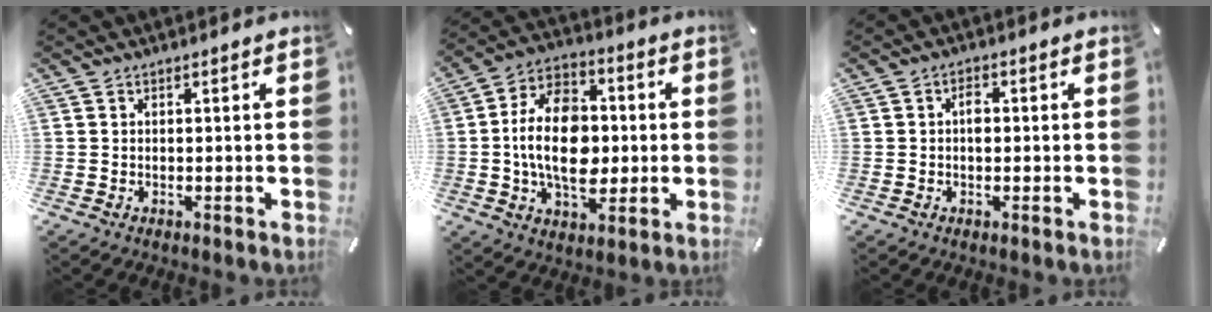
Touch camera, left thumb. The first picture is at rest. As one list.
[{"total": 16.7, "force": [-0.8, 11.2, 12.4], "torque": [-0.232, 0.006, -0.017]}, {"total": 2.4, "force": [0.0, 1.4, 1.9], "torque": [-0.029, 0.001, -0.004]}]